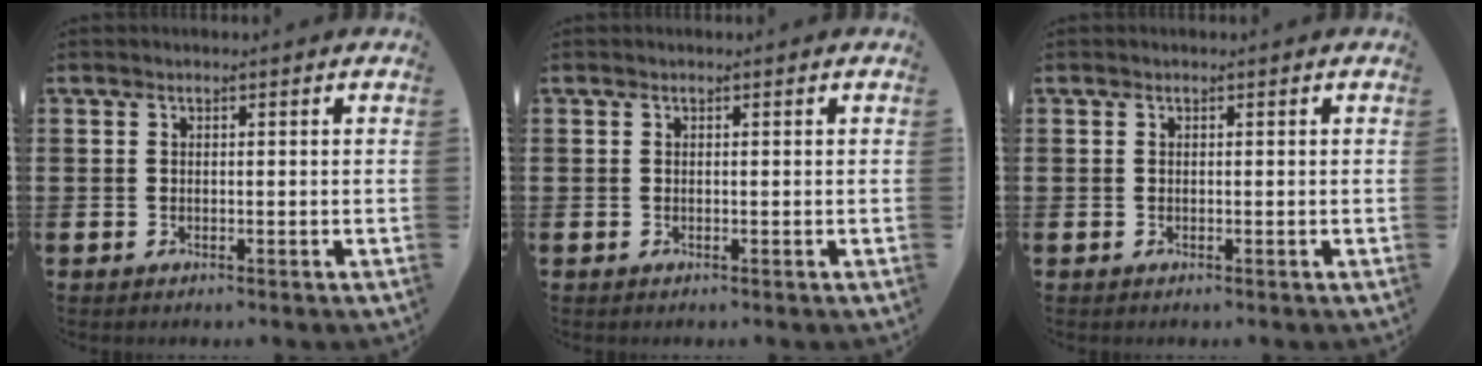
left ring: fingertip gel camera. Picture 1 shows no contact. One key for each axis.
{"total": 0.0}
{"total": 0.0}